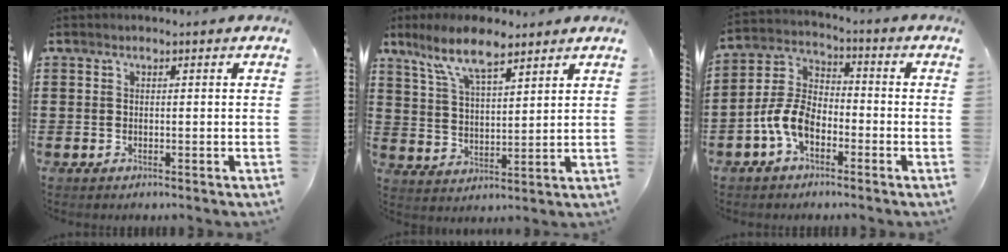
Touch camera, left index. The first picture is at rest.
{"total": 8.8, "force": [6.7, 2.3, 5.3], "torque": [-0.121, -0.010, 0.122]}
{"total": 7.5, "force": [-3.8, 4.0, 5.0], "torque": [-0.137, 0.001, -0.083]}